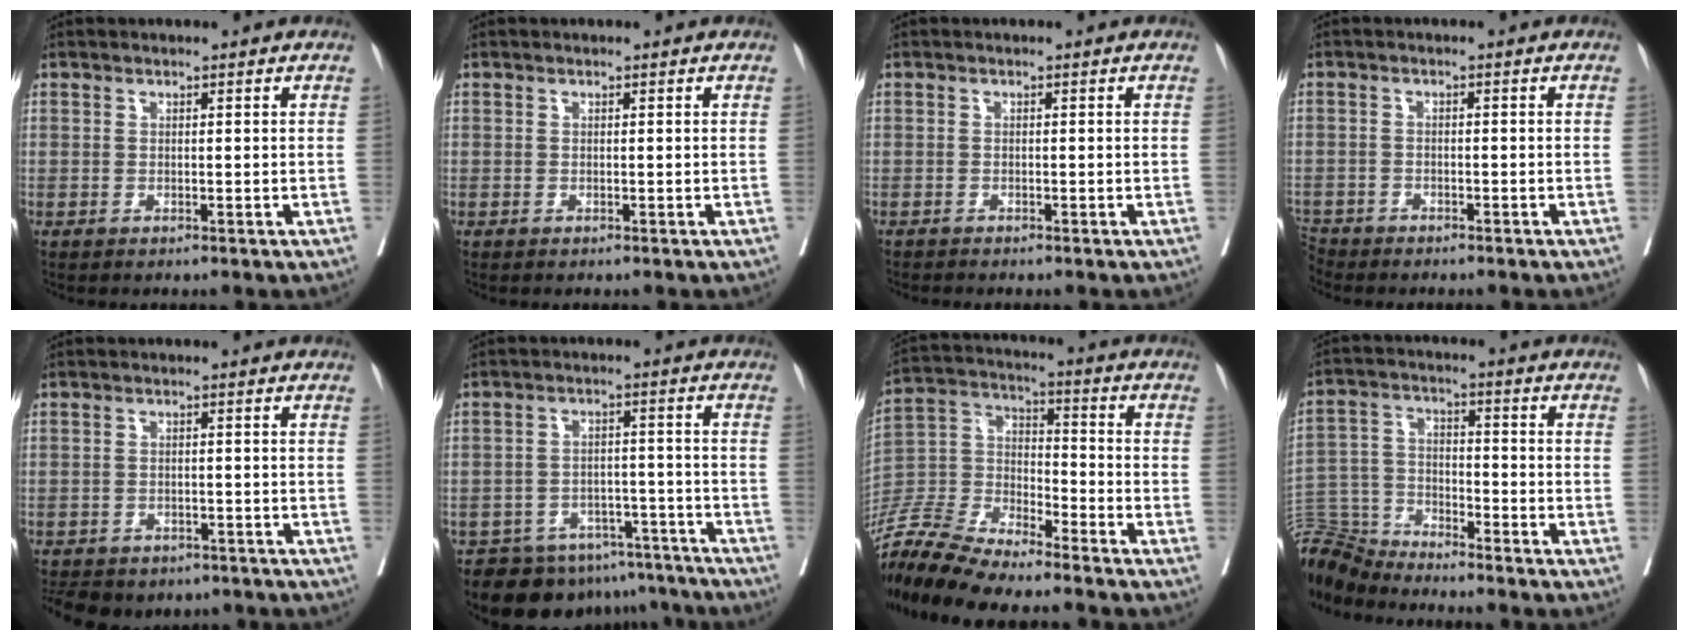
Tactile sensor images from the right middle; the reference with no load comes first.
{"total": 0.0}
{"total": 0.5, "force": [-0.5, -0.1, 0.0], "torque": [-0.010, -0.004, -0.015]}
{"total": 3.4, "force": [-3.1, 1.3, -0.2], "torque": [-0.002, -0.005, -0.063]}
{"total": 11.3, "force": [-8.6, 6.2, 4.0], "torque": [-0.081, -0.003, -0.101]}
{"total": 12.8, "force": [-10.8, 6.2, 2.7], "torque": [-0.028, 0.021, -0.137]}
{"total": 17.0, "force": [-15.5, 2.1, 6.7], "torque": [-0.141, 0.001, -0.295]}
{"total": 9.2, "force": [-9.2, 0.4, -0.2], "torque": [-0.002, 0.011, -0.181]}